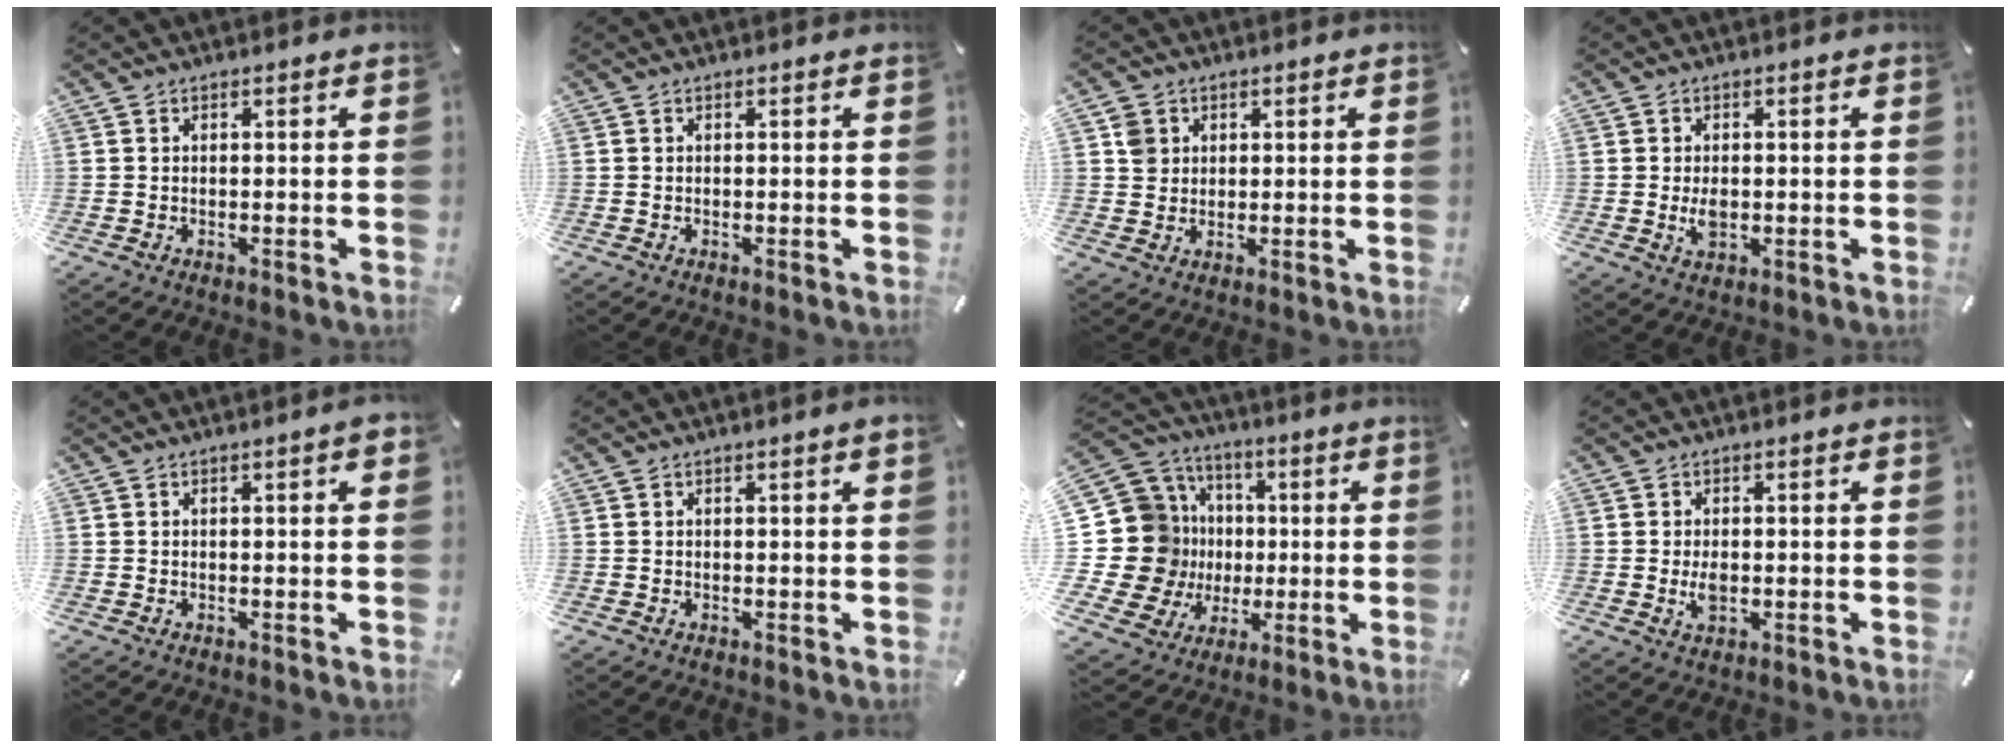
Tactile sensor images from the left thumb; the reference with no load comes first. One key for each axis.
{"total": 0.0}
{"total": 3.8, "fx": 1.2, "fy": 3.6, "fz": 0.3, "tx": 0.002, "ty": 0.001, "tz": 0.019}
{"total": 3.2, "fx": -0.3, "fy": 2.2, "fz": 2.2, "tx": -0.040, "ty": -0.002, "tz": -0.007}
{"total": 1.9, "fx": 0.3, "fy": 0.5, "fz": 1.8, "tx": -0.032, "ty": 0.004, "tz": 0.003}
{"total": 1.1, "fx": 0.4, "fy": 0.2, "fz": 1.0, "tx": -0.017, "ty": 0.002, "tz": 0.005}
{"total": 23.0, "fx": 0.2, "fy": 20.9, "fz": 9.5, "tx": -0.199, "ty": -0.020, "tz": 0.046}
{"total": 3.0, "fx": -0.3, "fy": 2.1, "fz": 2.2, "tx": -0.039, "ty": -0.002, "tz": -0.007}